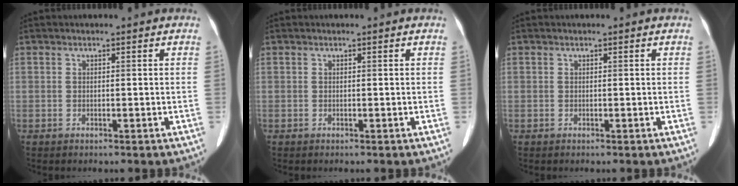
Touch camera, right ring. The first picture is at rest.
{"total": 0.0}
{"total": 0.0}